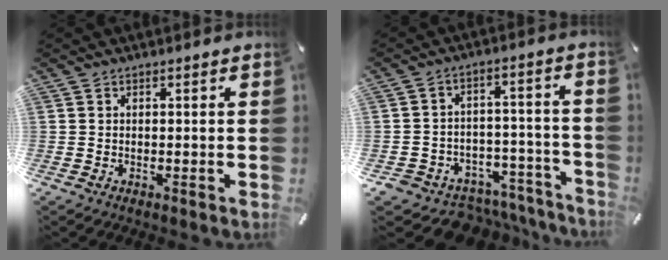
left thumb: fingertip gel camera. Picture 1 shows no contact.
{"total": 7.2, "force": [-4.2, 5.7, 1.5], "torque": [-0.021, 0.022, -0.065]}